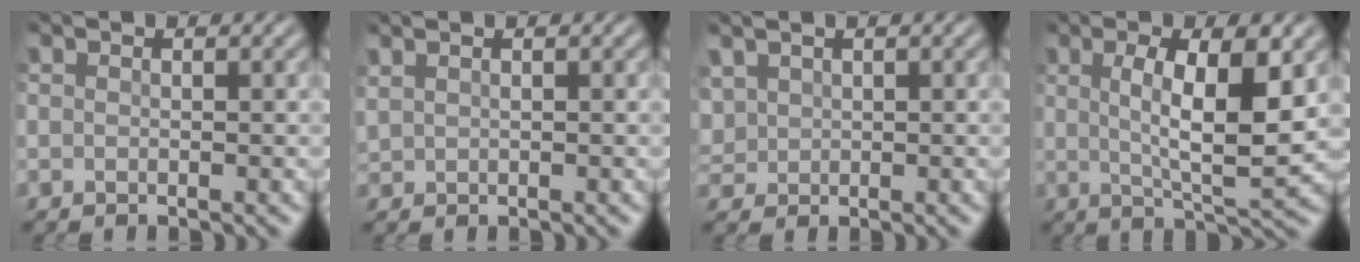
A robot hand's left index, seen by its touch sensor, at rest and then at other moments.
{"total": 0.8, "force": [0.7, 0.2, 0.4], "torque": [-0.016, 0.001, 0.018]}
{"total": 1.4, "force": [0.7, 1.1, 0.6], "torque": [-0.019, 0.002, 0.017]}
{"total": 7.2, "force": [1.2, 1.9, 6.9], "torque": [-0.113, -0.007, 0.021]}